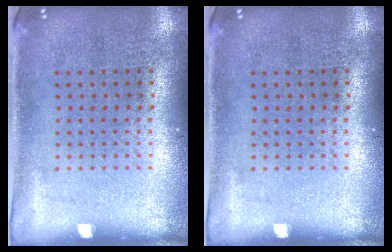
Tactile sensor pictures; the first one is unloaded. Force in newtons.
{"total": 0.0}